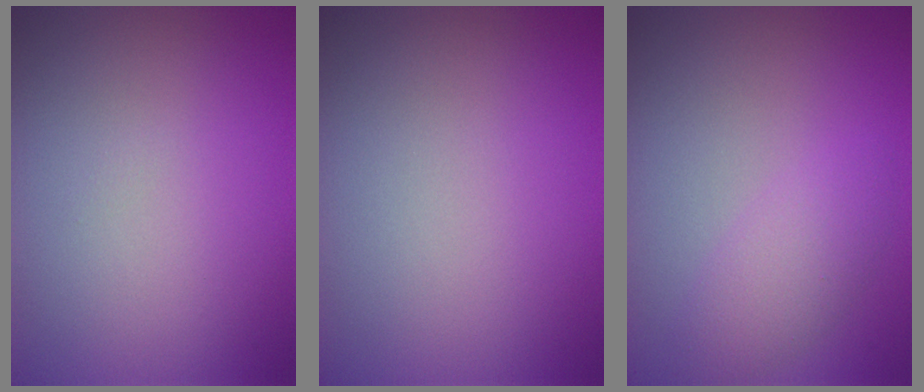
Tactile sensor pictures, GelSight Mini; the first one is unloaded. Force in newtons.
{"total": 0.0}
{"total": 2.5, "press": 2.5, "slide": 0.1}